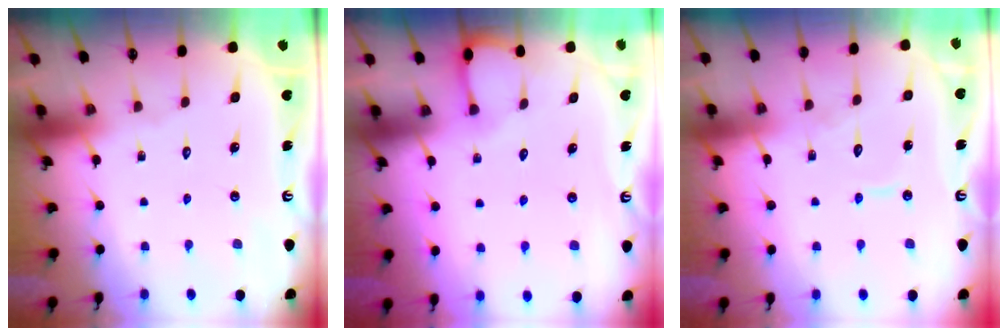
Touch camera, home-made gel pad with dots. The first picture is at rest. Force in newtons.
{"total": 2.0, "press": 2.0, "slide": 0.3}
{"total": 5.9, "press": 5.8, "slide": 0.6}